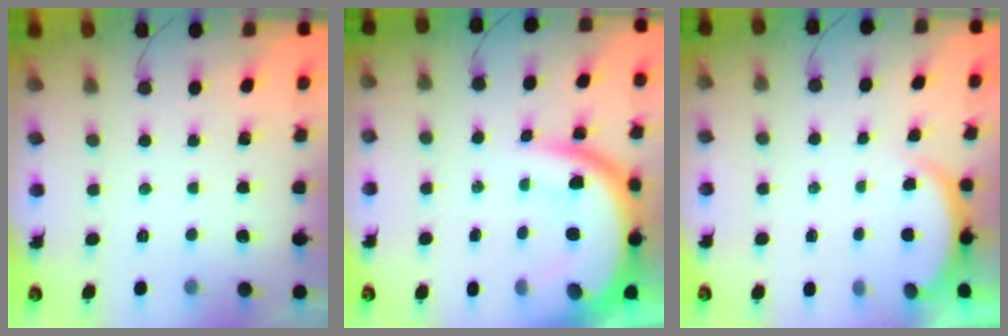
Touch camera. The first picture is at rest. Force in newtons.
{"total": 16.1, "press": 16.0, "slide": 1.7}
{"total": 3.0, "press": 2.9, "slide": 0.6}